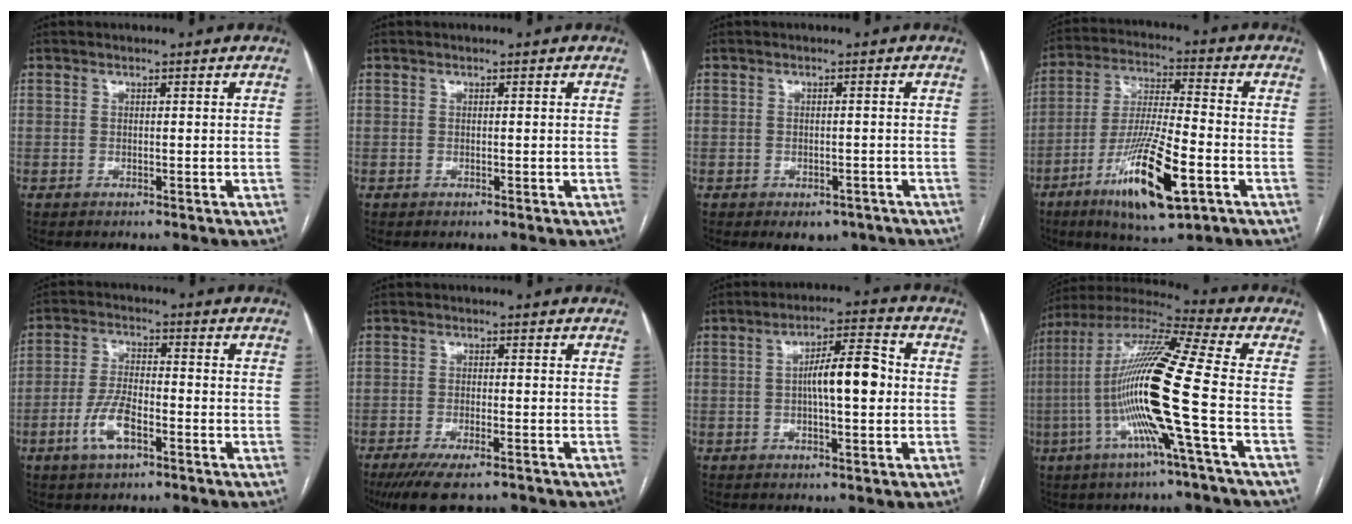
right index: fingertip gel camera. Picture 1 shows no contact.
{"total": 0.0}
{"total": 4.7, "force": [-3.3, 2.8, 1.7], "torque": [-0.008, 0.004, -0.039]}
{"total": 15.7, "force": [-6.9, 2.5, 13.8], "torque": [-0.266, -0.022, -0.117]}
{"total": 7.1, "force": [-3.3, 2.6, 5.7], "torque": [-0.125, 0.003, -0.061]}
{"total": 9.4, "force": [-7.3, 2.2, 5.4], "torque": [-0.086, -0.016, -0.116]}
{"total": 8.2, "force": [0.0, 1.9, 8.0], "torque": [-0.139, 0.020, -0.002]}
{"total": 18.4, "force": [-3.8, -1.0, 18.0], "torque": [-0.349, -0.001, -0.086]}